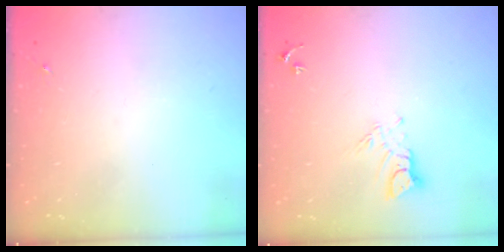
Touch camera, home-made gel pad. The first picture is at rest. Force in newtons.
{"total": 5.7, "press": 5.7, "slide": 0.5}